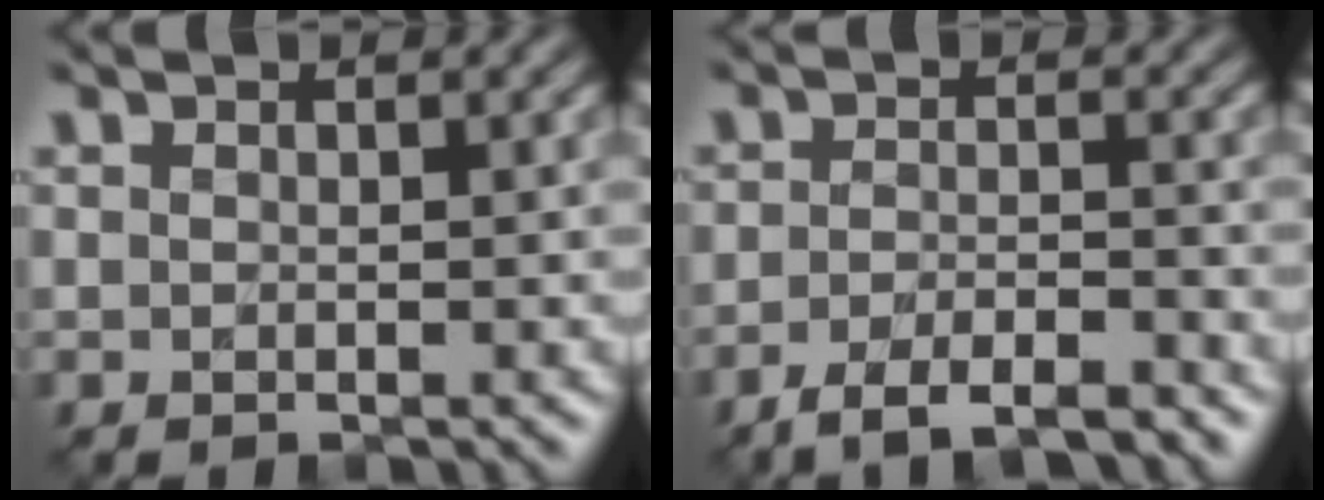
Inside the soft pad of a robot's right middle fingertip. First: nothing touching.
{"total": 4.9, "force": [-3.9, 1.1, 2.8], "torque": [-0.046, -0.007, -0.064]}